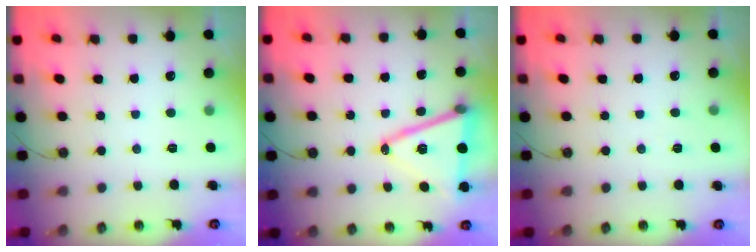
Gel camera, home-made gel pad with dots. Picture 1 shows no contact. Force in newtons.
{"total": 16.0, "press": 15.6, "slide": 3.6}
{"total": 3.7, "press": 1.6, "slide": 3.3}